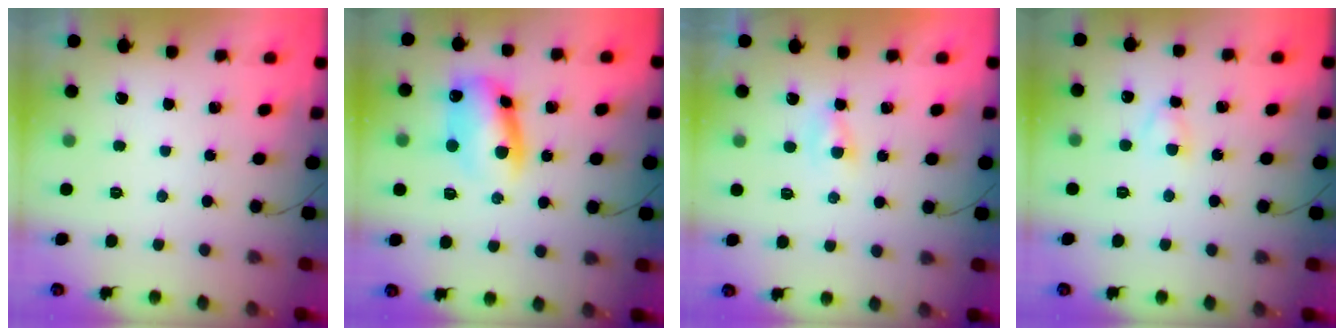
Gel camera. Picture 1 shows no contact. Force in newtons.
{"total": 10.3, "press": 10.2, "slide": 1.4}
{"total": 1.3, "press": 1.1, "slide": 0.8}
{"total": 2.7, "press": 2.5, "slide": 1.0}